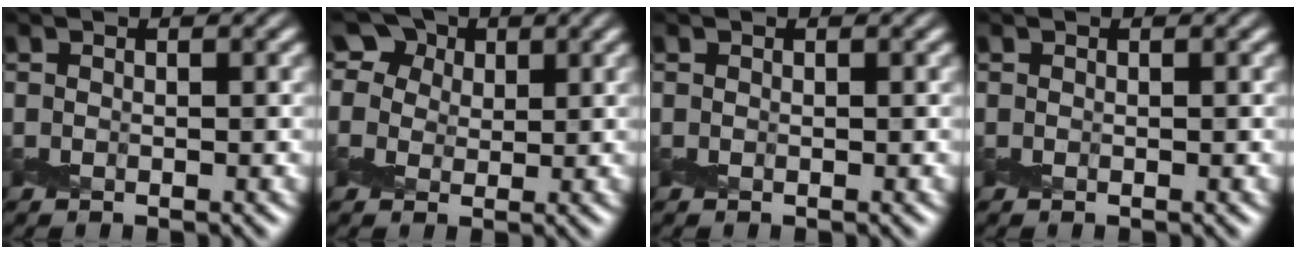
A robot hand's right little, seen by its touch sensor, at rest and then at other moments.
{"total": 6.6, "force": [3.4, 4.9, 2.8], "torque": [-0.054, 0.017, 0.039]}
{"total": 0.0}
{"total": 0.0}